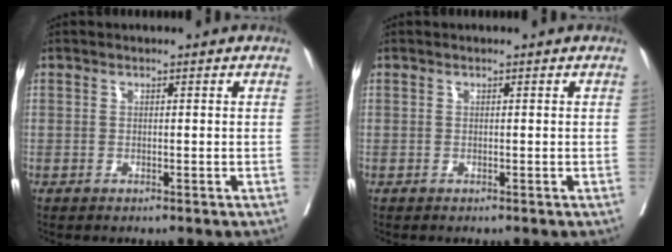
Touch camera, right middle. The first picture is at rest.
{"total": 0.0}